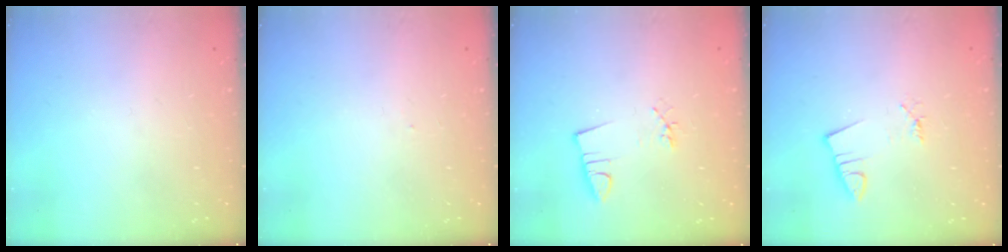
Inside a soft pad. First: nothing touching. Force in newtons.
{"total": 2.1, "press": 2.1, "slide": 0.1}
{"total": 2.6, "press": 0.8, "slide": 2.4}
{"total": 1.1, "press": 1.1, "slide": 0.0}